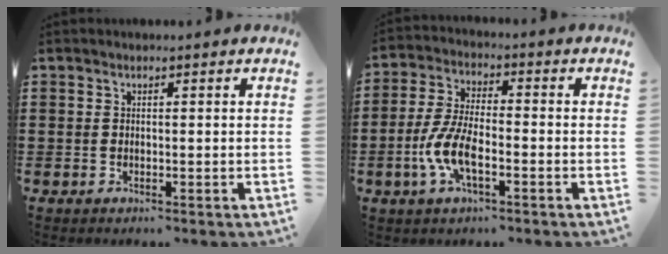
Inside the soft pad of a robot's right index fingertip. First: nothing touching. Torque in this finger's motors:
{"motor_torque": [1.07, -1.07, 0.67, 0.21]}